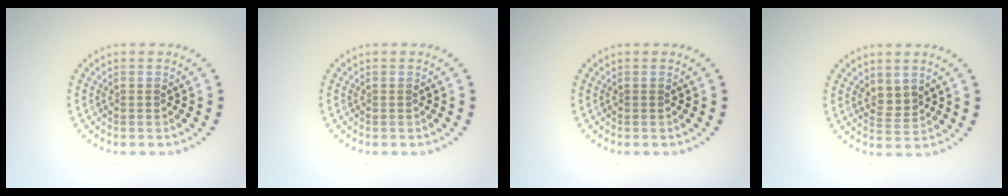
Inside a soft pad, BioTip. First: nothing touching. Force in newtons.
{"total": 0.0}
{"total": 0.0}
{"total": 1.6, "press": 1.3, "slide": 1.0}